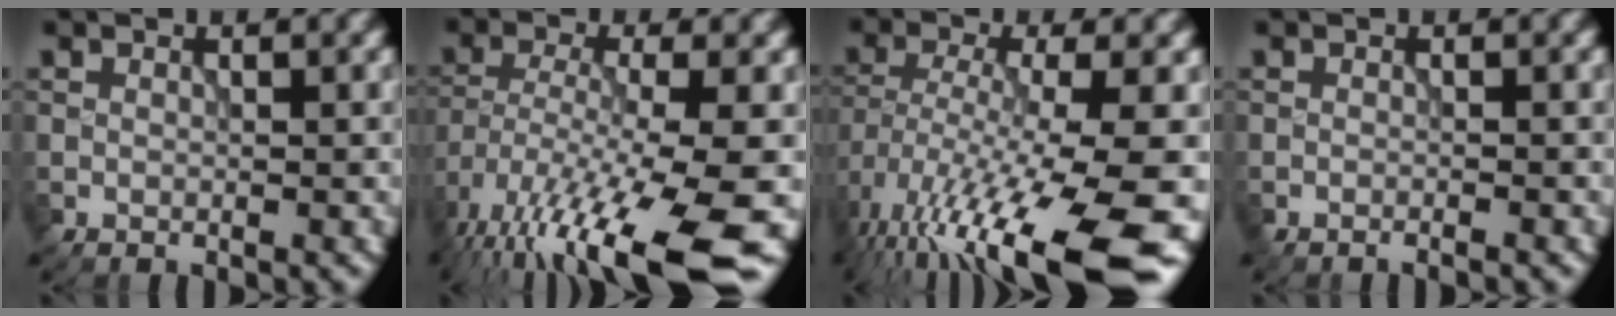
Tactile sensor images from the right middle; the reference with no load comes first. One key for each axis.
{"total": 14.4, "fx": -8.5, "fy": 3.1, "fz": 11.2, "tx": -0.221, "ty": -0.030, "tz": -0.136}
{"total": 15.5, "fx": -8.4, "fy": 3.6, "fz": 12.5, "tx": -0.243, "ty": -0.027, "tz": -0.128}
{"total": 0.8, "fx": -0.7, "fy": 0.0, "fz": 0.4, "tx": -0.001, "ty": -0.003, "tz": -0.018}